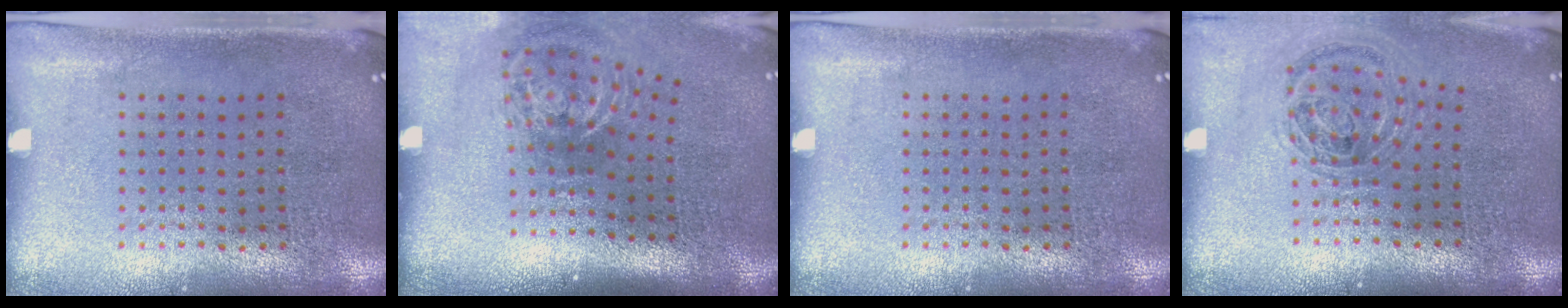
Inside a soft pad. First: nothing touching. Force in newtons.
{"total": 2.1, "press": 1.3, "slide": 1.7}
{"total": 0.0}
{"total": 1.1, "press": 1.0, "slide": 0.3}